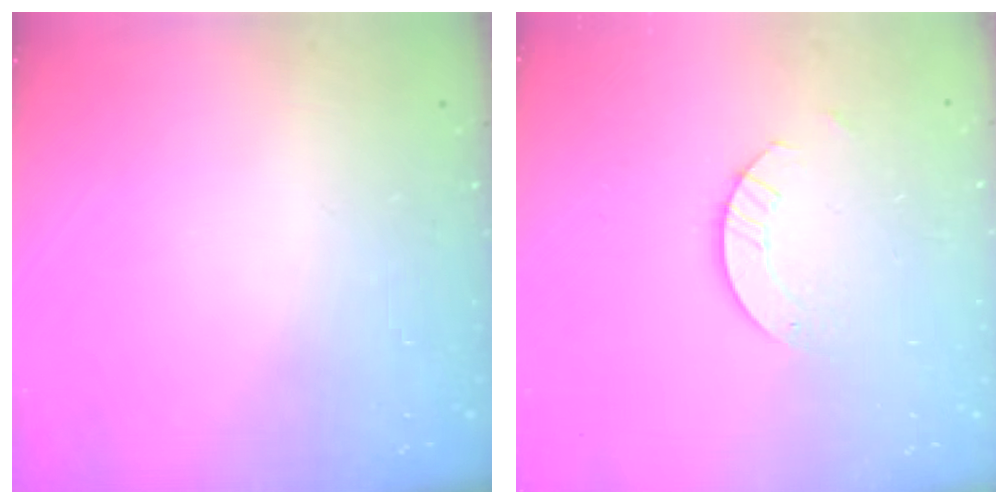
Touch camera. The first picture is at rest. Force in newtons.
{"total": 2.6, "press": 2.6, "slide": 0.2}